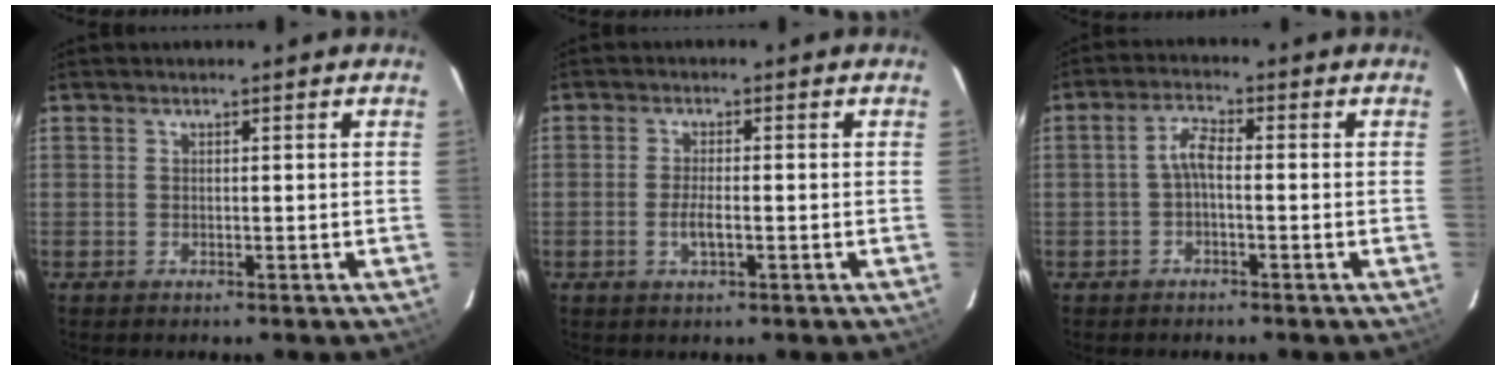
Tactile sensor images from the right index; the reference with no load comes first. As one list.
[{"total": 3.0, "force": [-1.0, 0.7, 2.7], "torque": [-0.055, -0.005, -0.019]}, {"total": 3.2, "force": [-0.9, 1.0, 2.9], "torque": [-0.064, 0.013, -0.020]}]